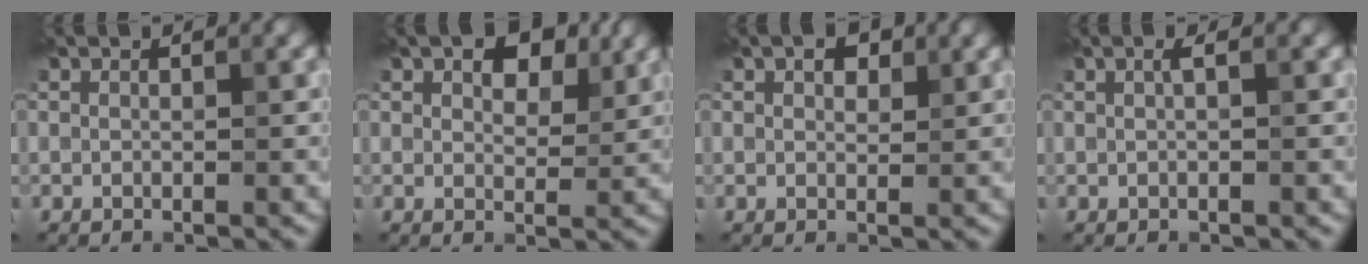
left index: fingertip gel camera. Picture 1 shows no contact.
{"total": 5.4, "force": [3.0, 2.7, 3.7], "torque": [-0.048, 0.005, 0.039]}
{"total": 1.7, "force": [0.9, 1.0, 1.1], "torque": [-0.015, 0.005, 0.015]}
{"total": 0.8, "force": [0.2, 0.1, 0.7], "torque": [-0.016, 0.006, 0.003]}